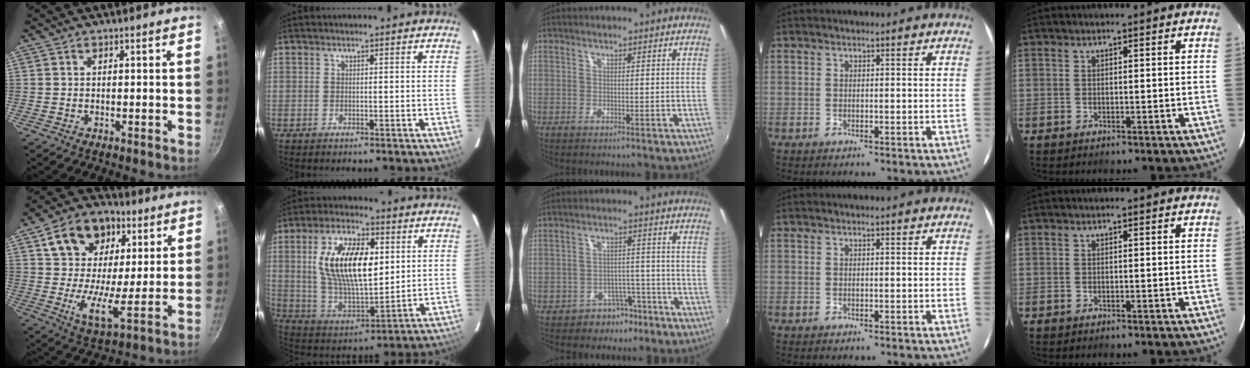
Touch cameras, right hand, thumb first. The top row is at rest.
{"thumb": {"total": 16.4, "force": [6.7, 11.0, 10.1], "torque": [-0.148, -0.019, 0.104]}, "index": {"total": 17.9, "force": [4.1, 8.2, 15.4], "torque": [-0.289, 0.009, 0.086]}, "middle": {"total": 5.3, "force": [-3.7, 3.7, 1.2], "torque": [-0.022, 0.026, -0.044]}}